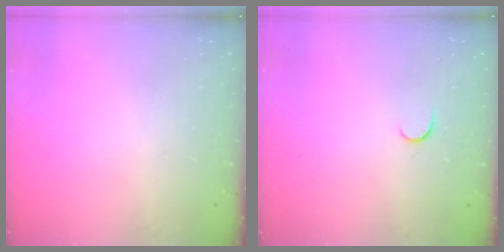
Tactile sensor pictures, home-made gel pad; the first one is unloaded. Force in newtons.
{"total": 3.4, "press": 3.4, "slide": 0.4}